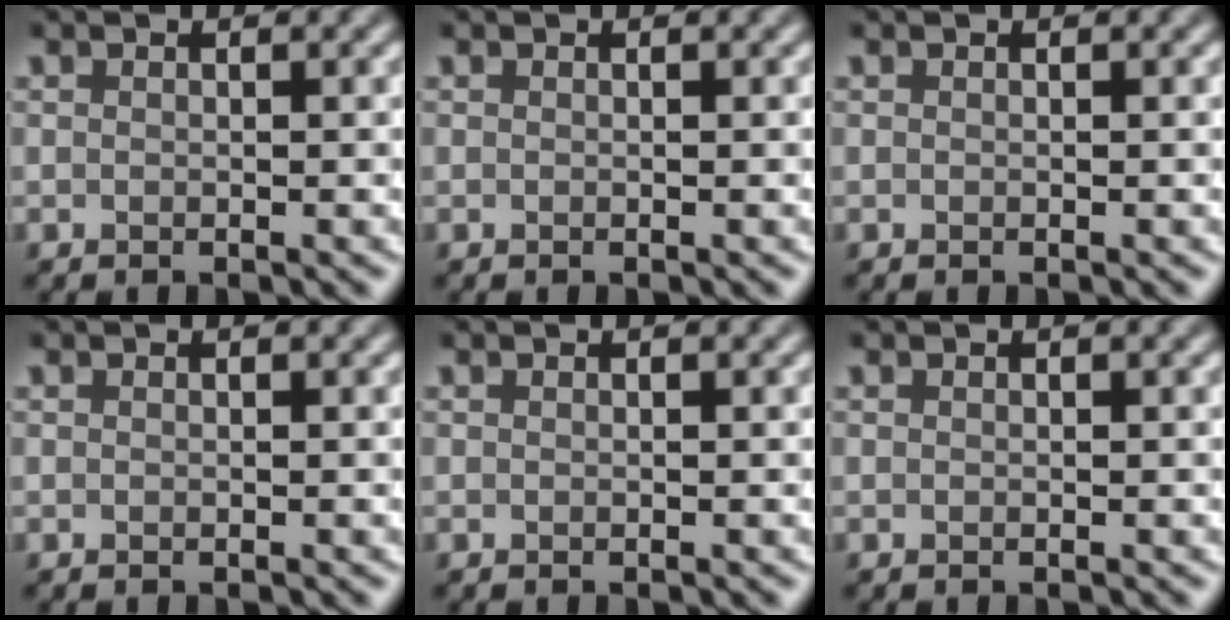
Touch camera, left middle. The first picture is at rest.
{"total": 0.0}
{"total": 0.0}
{"total": 0.0}
{"total": 0.0}
{"total": 0.0}